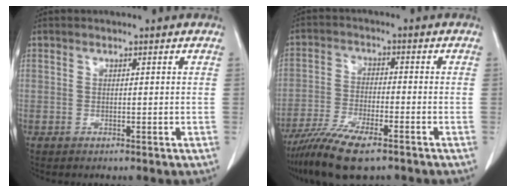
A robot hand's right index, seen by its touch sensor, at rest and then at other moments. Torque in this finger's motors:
{"motor_torque": [0.82, -0.64, 0.34, 0.13]}